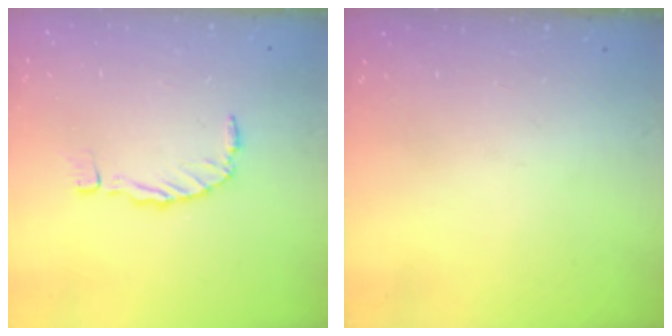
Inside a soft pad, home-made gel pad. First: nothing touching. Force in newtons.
{"total": 0.0}